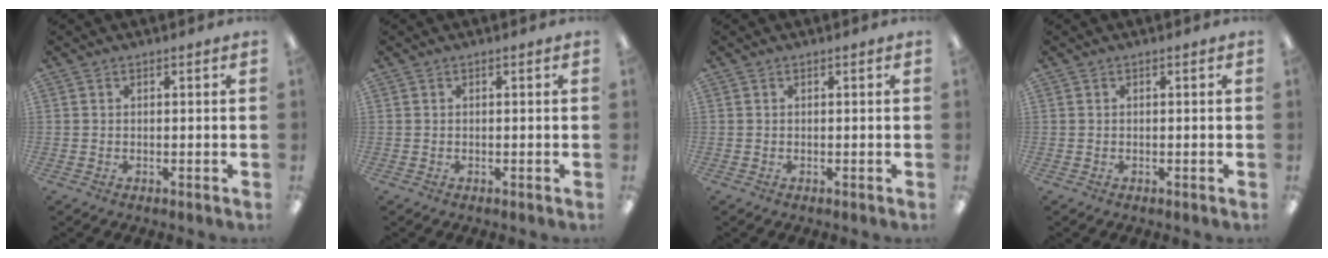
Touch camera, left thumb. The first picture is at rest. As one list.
[{"total": 0.0}, {"total": 0.0}, {"total": 0.0}]